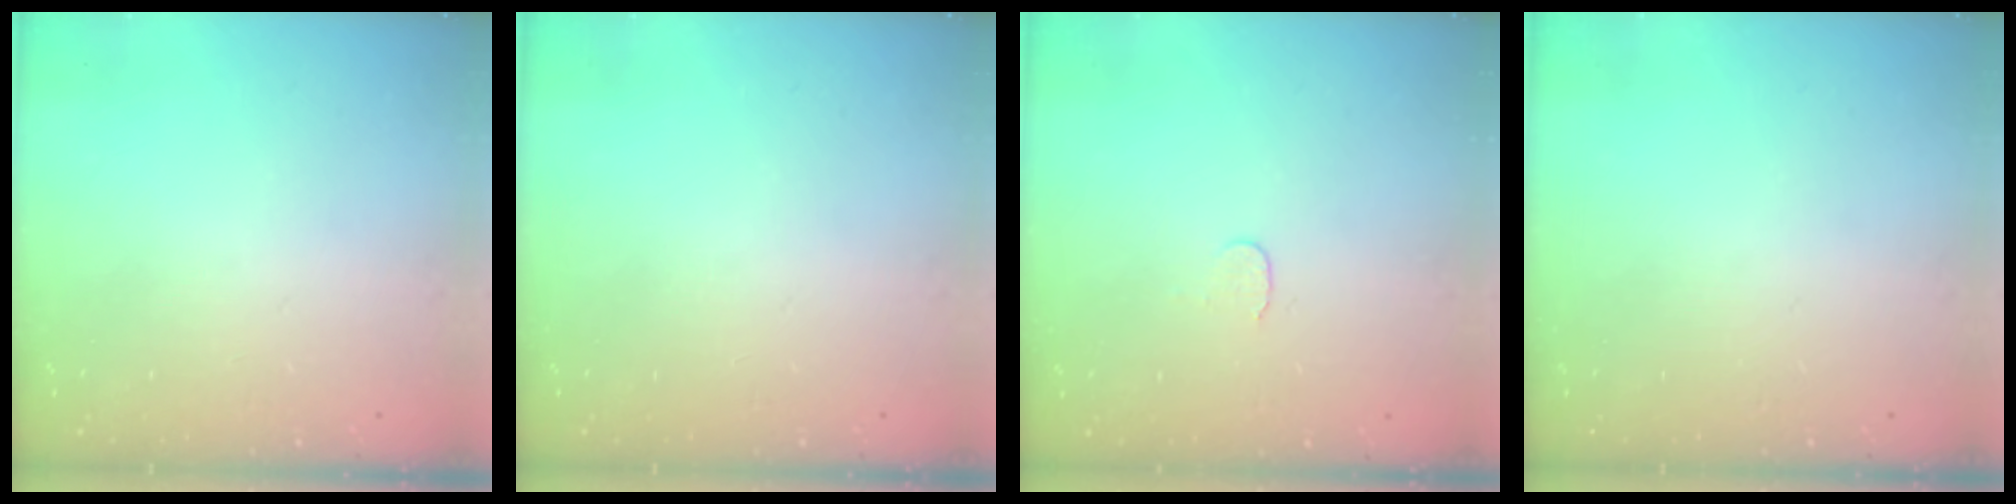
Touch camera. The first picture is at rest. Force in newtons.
{"total": 0.0}
{"total": 3.8, "press": 3.8, "slide": 0.3}
{"total": 0.0}